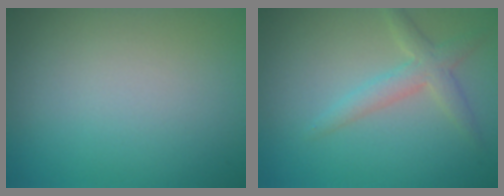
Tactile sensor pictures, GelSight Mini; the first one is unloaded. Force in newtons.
{"total": 2.5, "press": 2.5, "slide": 0.1}